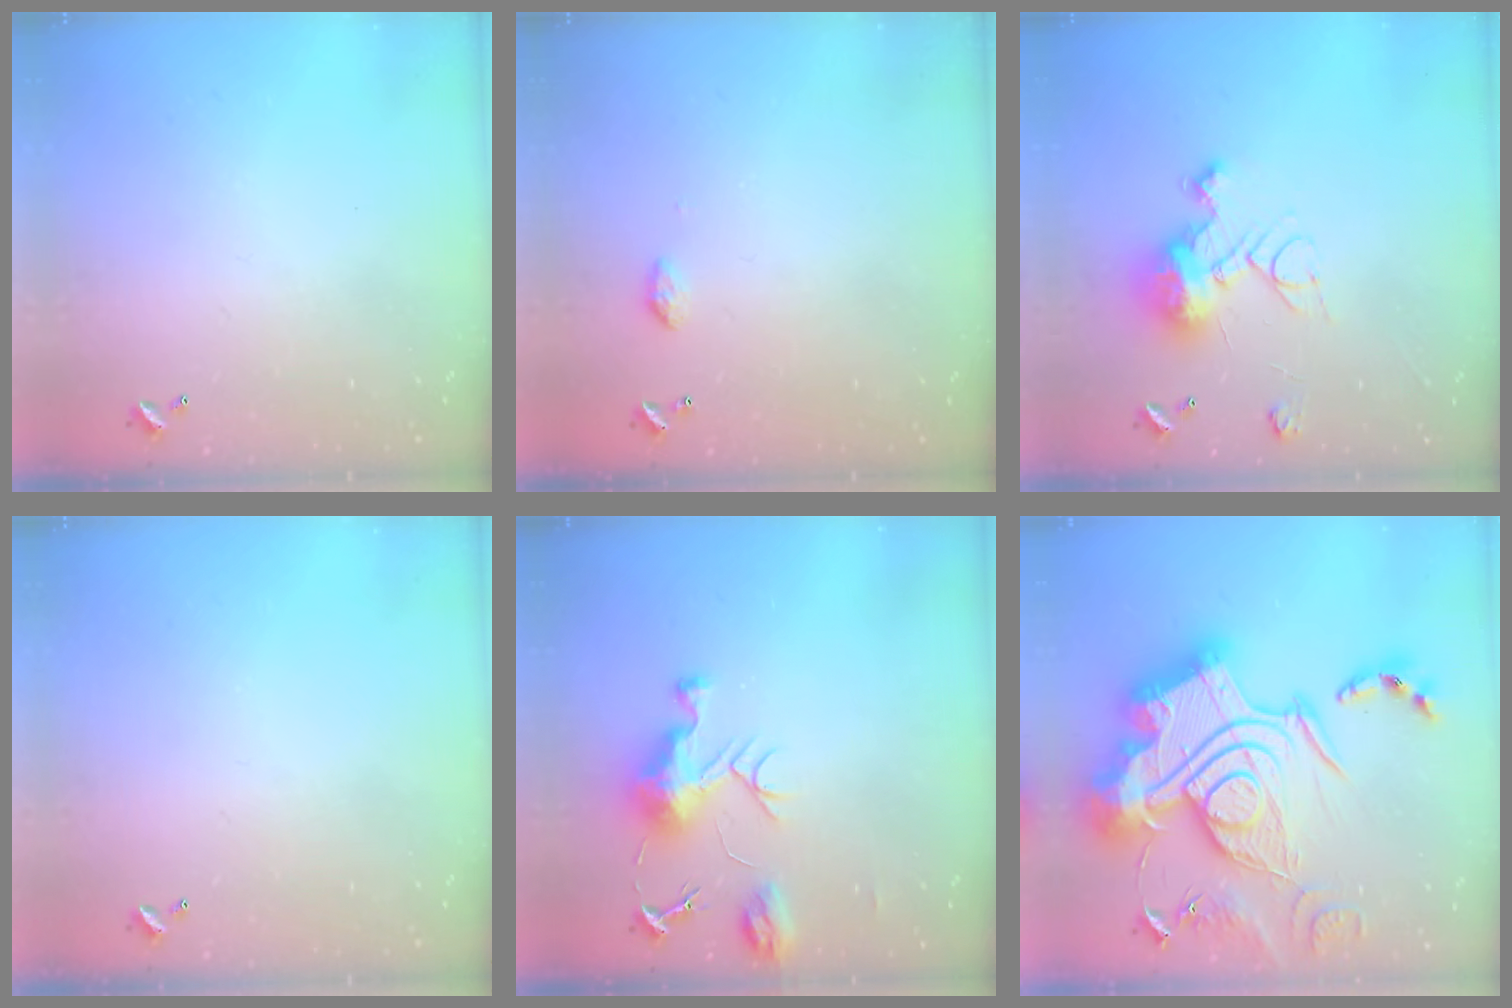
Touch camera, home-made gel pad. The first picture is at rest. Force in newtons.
{"total": 4.1, "press": 4.1, "slide": 0.6}
{"total": 18.1, "press": 18.1, "slide": 0.6}
{"total": 0.0}
{"total": 9.1, "press": 9.1, "slide": 0.7}
{"total": 0.6, "press": 0.6, "slide": 0.0}